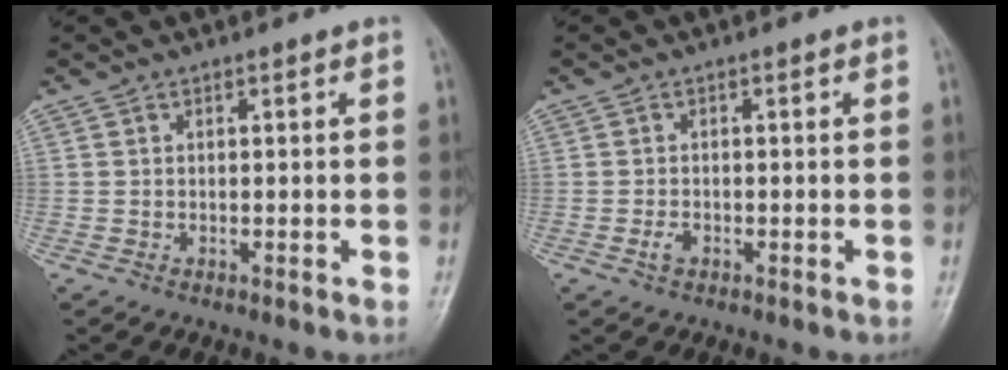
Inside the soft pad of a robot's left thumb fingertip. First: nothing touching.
{"total": 1.5, "force": [-0.7, 0.9, 0.9], "torque": [-0.021, 0.003, -0.016]}